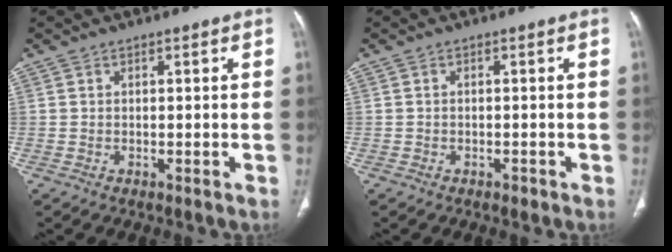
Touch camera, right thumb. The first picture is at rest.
{"total": 1.0, "force": [-0.6, 0.6, 0.5], "torque": [-0.007, 0.001, -0.009]}